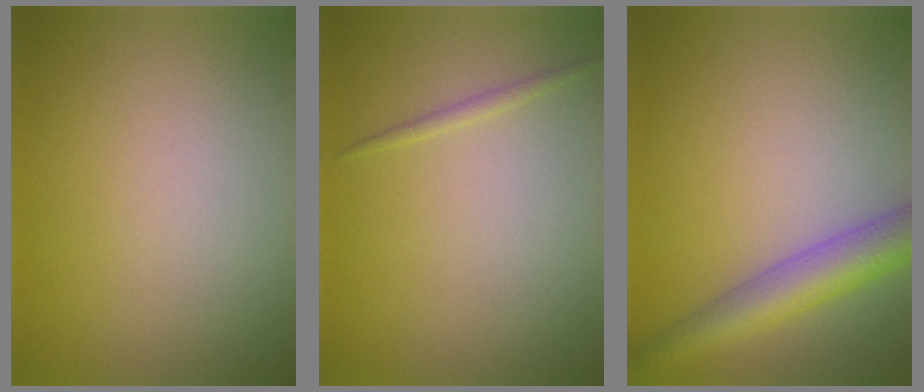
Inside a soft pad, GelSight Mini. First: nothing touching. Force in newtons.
{"total": 0.7, "press": 0.7, "slide": 0.0}
{"total": 5.1, "press": 5.1, "slide": 0.2}